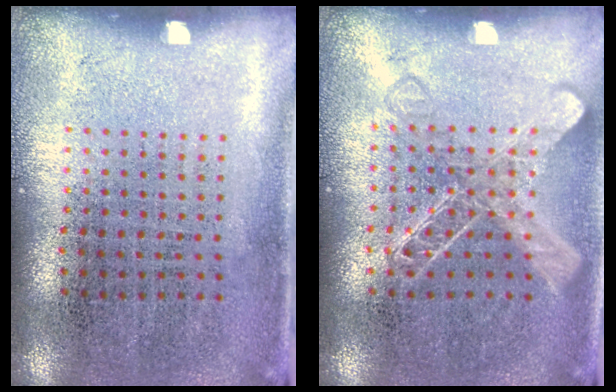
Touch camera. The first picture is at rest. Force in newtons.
{"total": 2.1, "press": 2.1, "slide": 0.5}